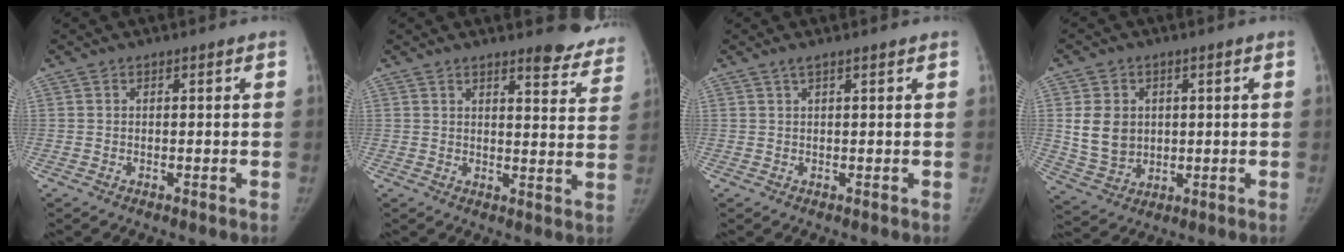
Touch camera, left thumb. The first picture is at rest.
{"total": 10.1, "force": [9.2, 2.4, 3.4], "torque": [-0.004, -0.066, 0.090]}
{"total": 1.4, "force": [1.0, 0.1, 1.0], "torque": [-0.022, 0.005, 0.020]}
{"total": 8.7, "force": [1.5, 7.1, 4.7], "torque": [-0.061, -0.010, 0.044]}